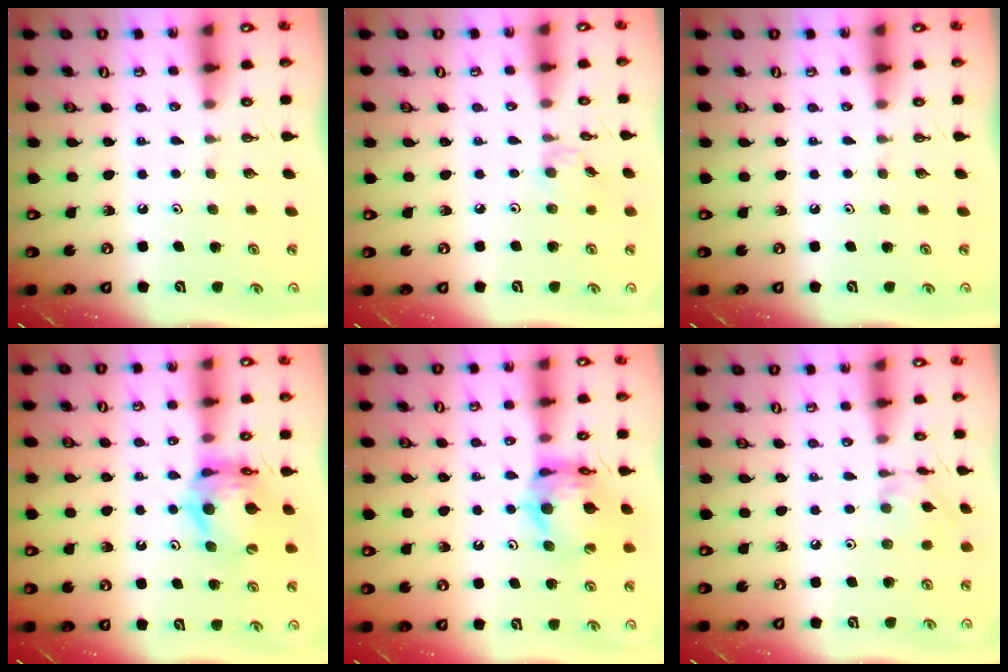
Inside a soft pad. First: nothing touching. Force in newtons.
{"total": 2.5, "press": 2.5, "slide": 0.4}
{"total": 0.0}
{"total": 12.3, "press": 12.3, "slide": 1.4}
{"total": 13.1, "press": 13.0, "slide": 1.3}
{"total": 3.6, "press": 3.6, "slide": 0.4}